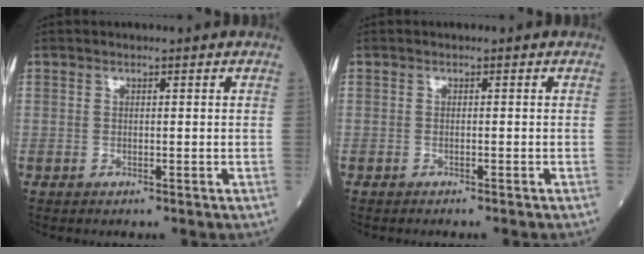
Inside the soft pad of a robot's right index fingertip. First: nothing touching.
{"total": 2.6, "force": [-2.3, 0.0, 1.1], "torque": [-0.017, -0.002, -0.027]}